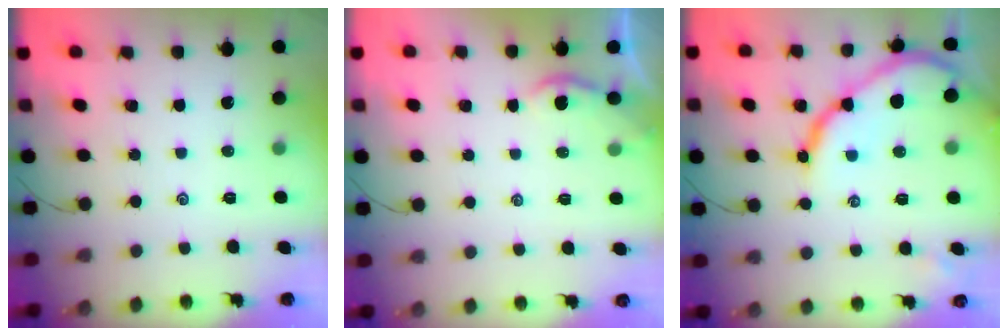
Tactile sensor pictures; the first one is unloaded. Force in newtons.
{"total": 2.0, "press": 1.9, "slide": 0.4}
{"total": 12.5, "press": 12.4, "slide": 0.8}